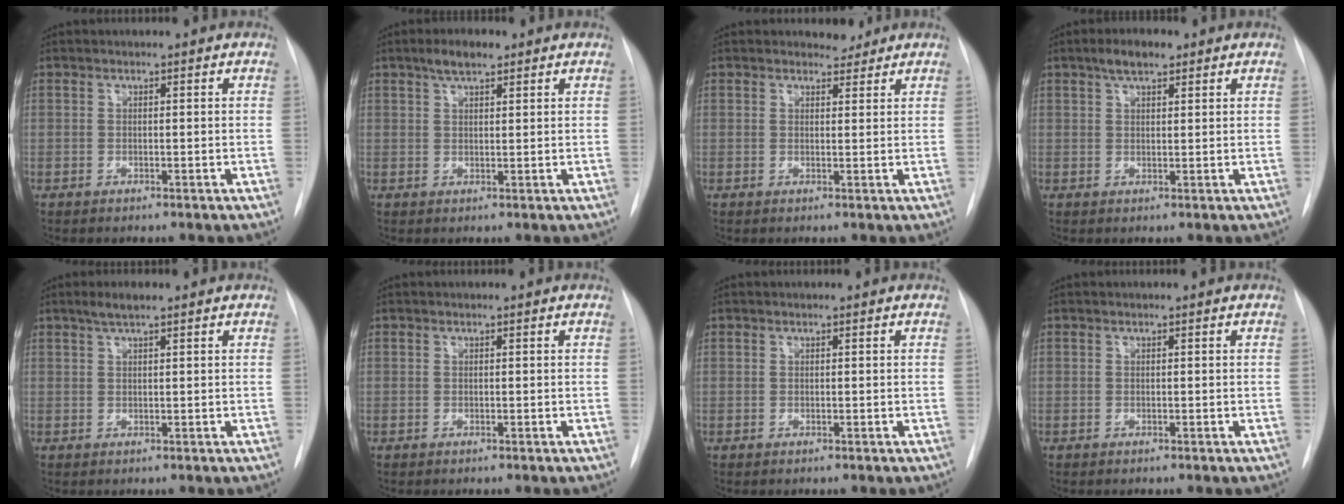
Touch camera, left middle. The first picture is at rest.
{"total": 3.6, "force": [2.5, 1.1, 2.3], "torque": [-0.048, 0.006, 0.044]}
{"total": 1.9, "force": [1.8, 0.7, 0.0], "torque": [-0.001, -0.004, 0.025]}
{"total": 3.8, "force": [2.5, 1.3, 2.5], "torque": [-0.049, 0.008, 0.044]}
{"total": 2.5, "force": [1.8, 0.2, 1.7], "torque": [-0.038, 0.004, 0.034]}
{"total": 0.0}
{"total": 0.0}
{"total": 0.0}